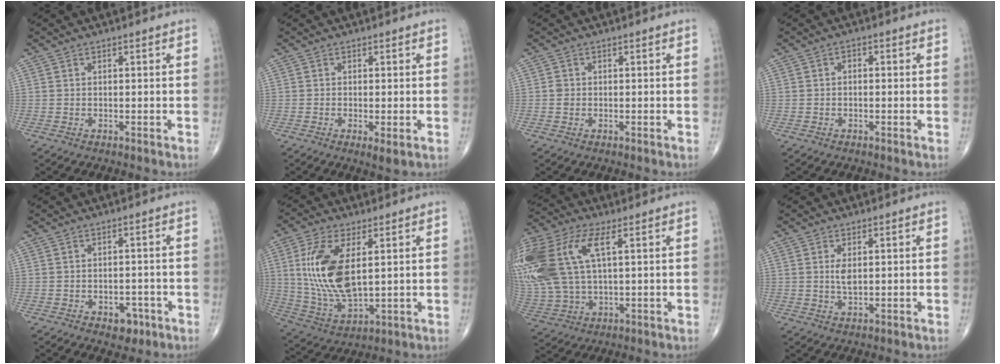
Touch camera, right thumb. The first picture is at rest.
{"total": 2.4, "force": [-0.8, 0.4, 2.2], "torque": [-0.042, -0.010, -0.015]}
{"total": 1.1, "force": [-0.1, 1.0, 0.5], "torque": [-0.004, 0.002, 0.000]}
{"total": 1.2, "force": [0.0, 0.8, 0.9], "torque": [-0.009, 0.006, -0.005]}
{"total": 3.7, "force": [-2.0, 2.3, 2.0], "torque": [-0.008, 0.009, -0.022]}
{"total": 15.6, "force": [3.1, 7.3, 13.5], "torque": [-0.278, -0.016, 0.072]}
{"total": 24.5, "force": [6.9, 13.1, 19.5], "torque": [-0.502, 0.029, 0.139]}
{"total": 2.7, "force": [0.6, 1.2, 2.4], "torque": [-0.044, -0.006, 0.013]}